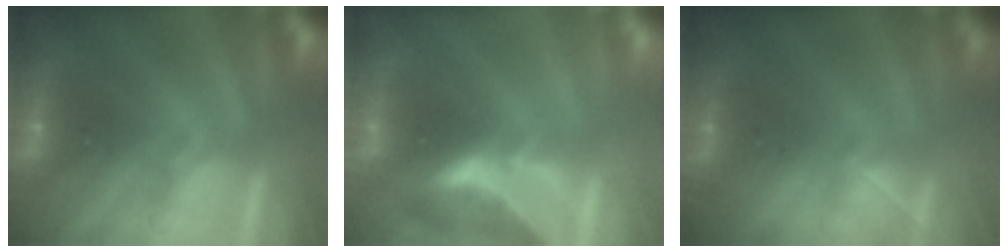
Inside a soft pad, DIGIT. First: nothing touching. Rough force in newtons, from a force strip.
{"total": 1.8}
{"total": 1.6}